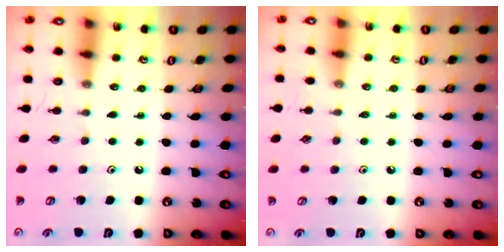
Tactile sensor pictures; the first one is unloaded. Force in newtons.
{"total": 1.9, "press": 1.8, "slide": 0.3}